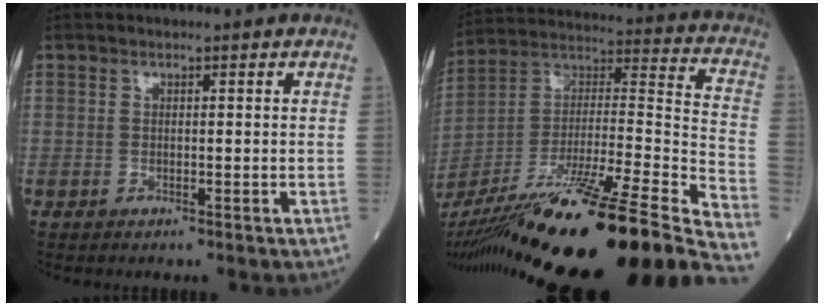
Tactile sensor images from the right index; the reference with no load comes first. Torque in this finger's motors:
{"motor_torque": [-1.04, -1.10, 0.30, 0.21]}